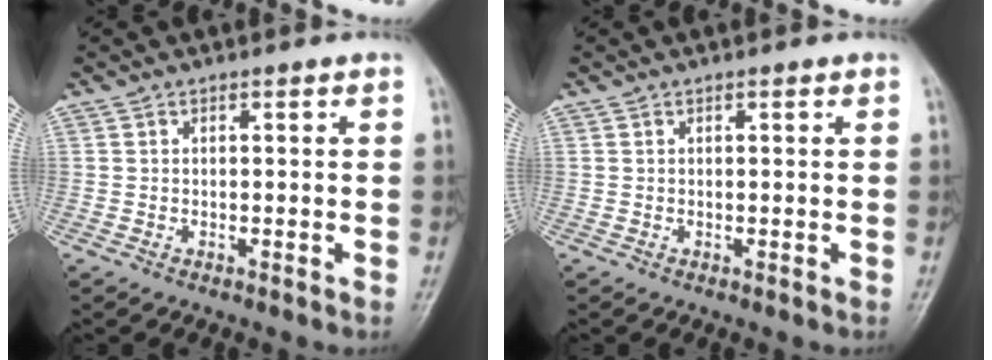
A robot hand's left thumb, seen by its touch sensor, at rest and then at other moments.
{"total": 0.5, "force": [0.3, 0.2, 0.4], "torque": [-0.007, -0.001, 0.004]}